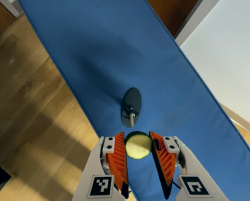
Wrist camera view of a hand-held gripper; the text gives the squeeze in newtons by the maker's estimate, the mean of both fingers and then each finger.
{"total": 7.9, "left": 7.6, "right": 8.1}